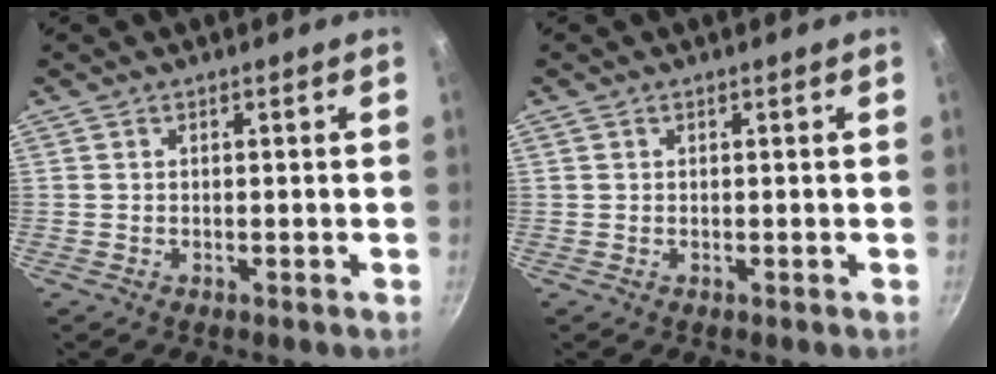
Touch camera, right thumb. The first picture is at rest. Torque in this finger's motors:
{"motor_torque": [-0.30, 0.14, -0.03, -0.50, 0.06]}